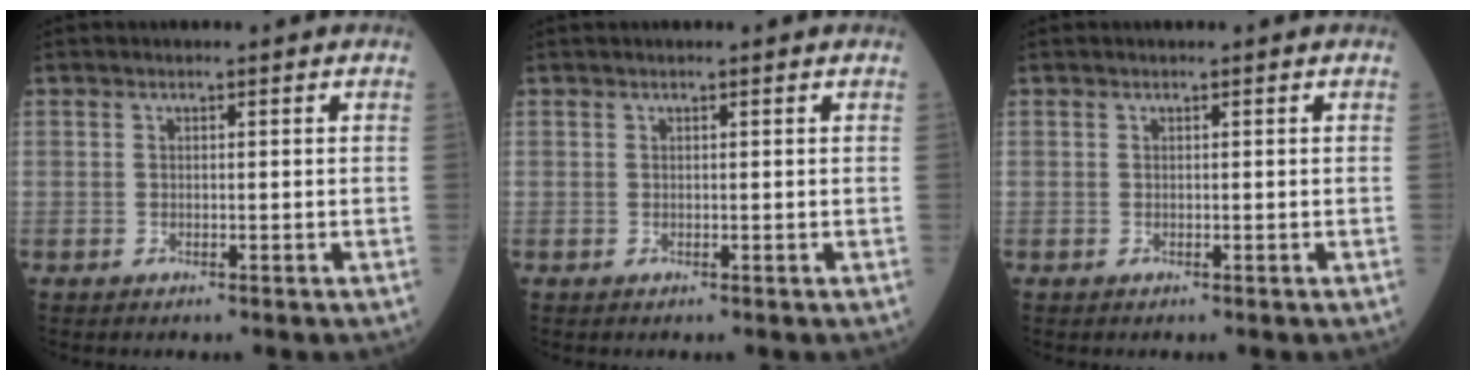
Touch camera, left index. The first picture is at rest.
{"total": 0.8, "force": [0.7, 0.0, 0.3], "torque": [-0.007, 0.013, 0.013]}
{"total": 0.0}